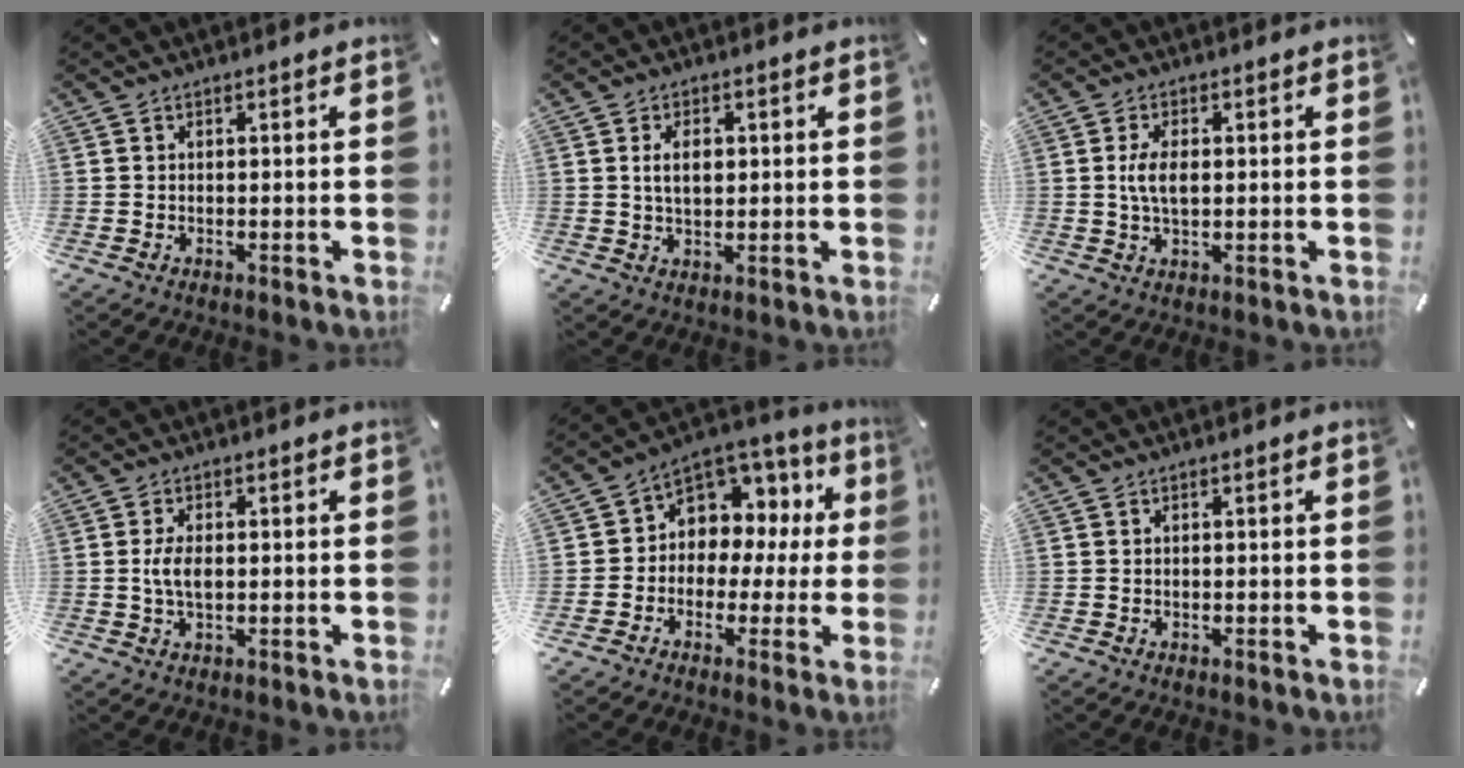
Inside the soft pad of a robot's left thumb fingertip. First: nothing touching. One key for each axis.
{"total": 4.6, "fx": 0.9, "fy": 2.9, "fz": 3.5, "tx": -0.074, "ty": 0.004, "tz": 0.010}
{"total": 4.7, "fx": 0.5, "fy": 2.5, "fz": 3.9, "tx": -0.103, "ty": 0.000, "tz": 0.000}
{"total": 4.0, "fx": 0.2, "fy": 2.2, "fz": 3.4, "tx": -0.090, "ty": -0.002, "tz": -0.005}
{"total": 9.3, "fx": 2.1, "fy": 8.2, "fz": 3.8, "tx": -0.064, "ty": -0.025, "tz": 0.044}
{"total": 0.0}